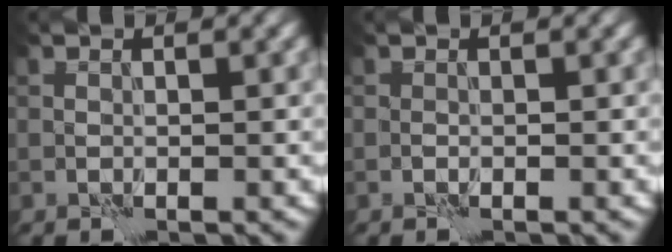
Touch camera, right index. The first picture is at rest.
{"total": 0.0}